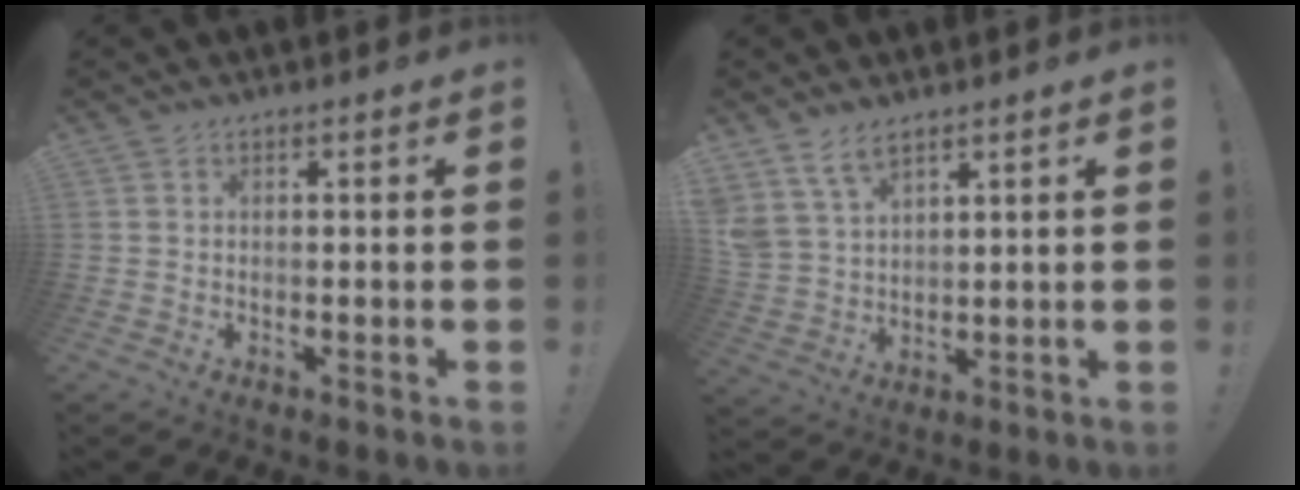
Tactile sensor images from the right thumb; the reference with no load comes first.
{"total": 7.7, "force": [5.8, 3.9, 3.2], "torque": [-0.072, -0.026, 0.117]}